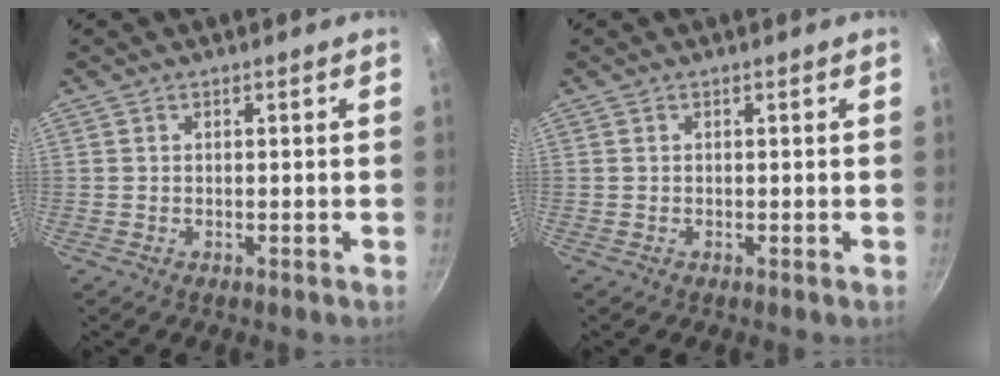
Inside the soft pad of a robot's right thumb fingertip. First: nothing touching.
{"total": 0.0}